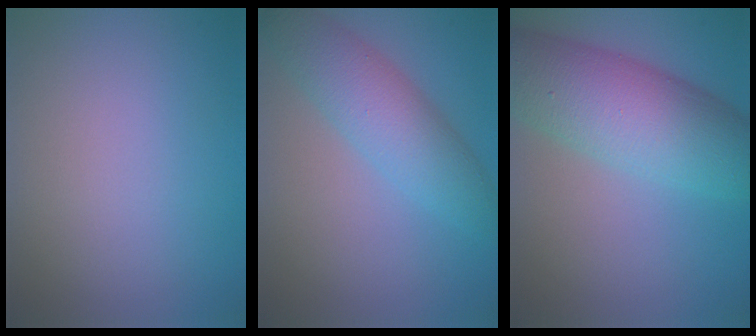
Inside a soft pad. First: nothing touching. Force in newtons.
{"total": 5.1, "press": 5.1, "slide": 0.1}
{"total": 9.6, "press": 9.6, "slide": 0.4}